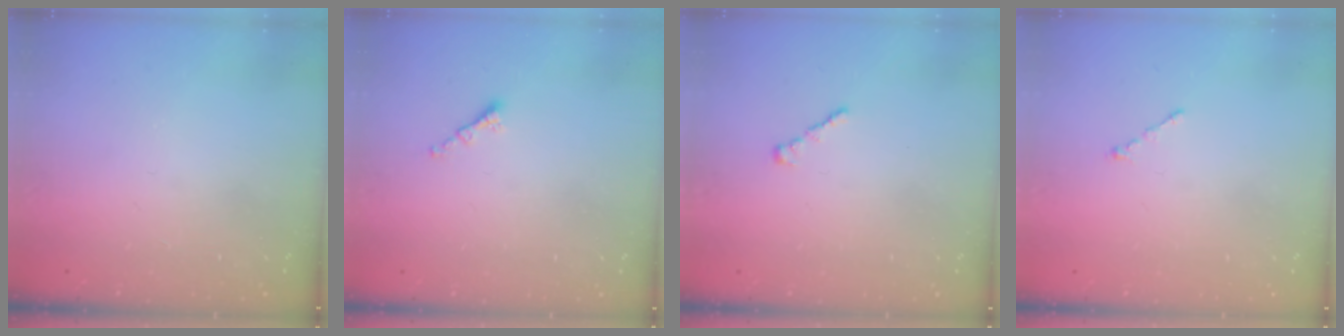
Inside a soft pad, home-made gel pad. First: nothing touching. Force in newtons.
{"total": 1.3, "press": 1.2, "slide": 0.6}
{"total": 1.4, "press": 1.3, "slide": 0.5}
{"total": 0.7, "press": 0.7, "slide": 0.2}